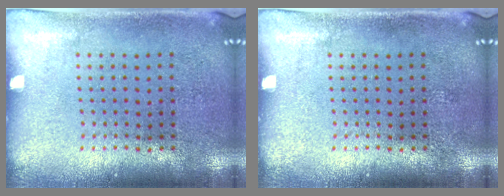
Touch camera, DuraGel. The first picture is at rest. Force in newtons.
{"total": 0.0}